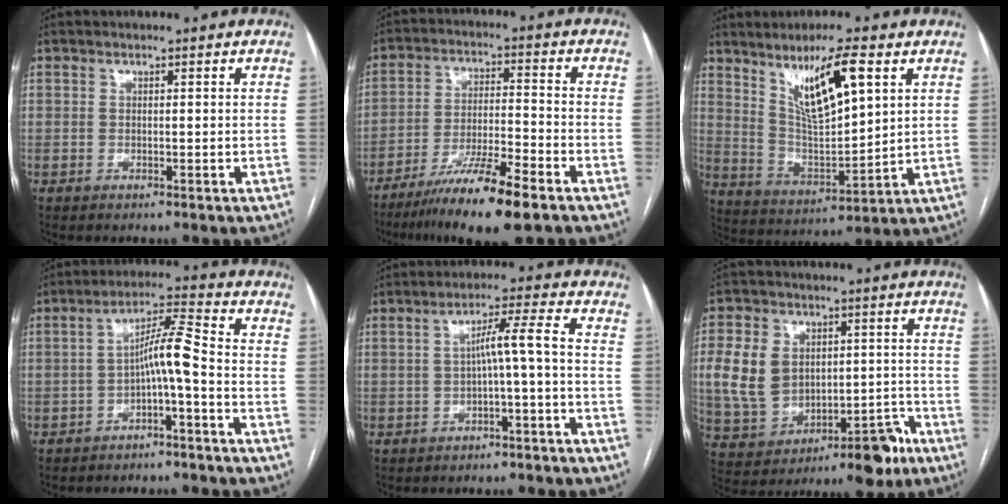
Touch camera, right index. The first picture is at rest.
{"total": 12.3, "force": [-8.3, 0.6, 9.1], "torque": [-0.163, -0.029, -0.146]}
{"total": 11.9, "force": [6.1, 1.9, 10.1], "torque": [-0.183, 0.000, 0.118]}
{"total": 6.5, "force": [-2.2, 0.0, 6.1], "torque": [-0.104, 0.027, -0.038]}
{"total": 5.2, "force": [-1.1, -0.5, 5.1], "torque": [-0.083, 0.022, -0.015]}
{"total": 14.2, "force": [-2.9, 10.1, 9.6], "torque": [-0.158, 0.046, -0.021]}